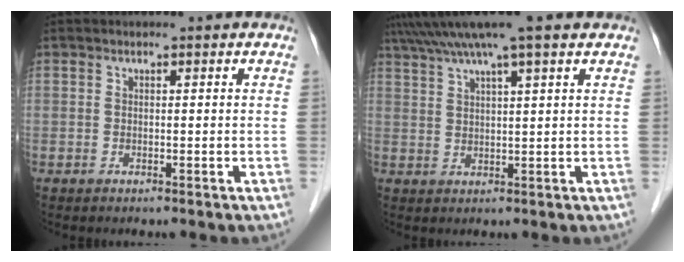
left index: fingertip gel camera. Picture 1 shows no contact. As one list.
[{"total": 9.6, "force": [7.3, -0.5, 6.2], "torque": [-0.110, 0.035, 0.110]}]